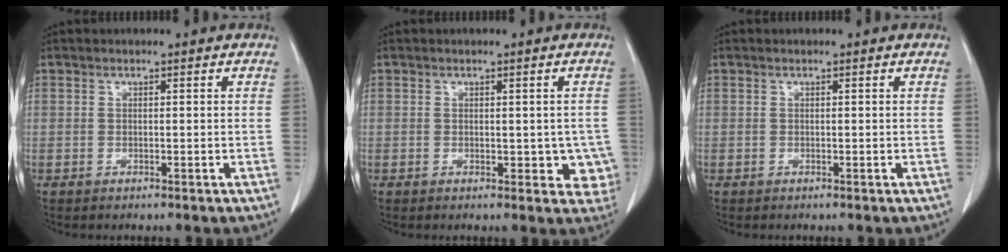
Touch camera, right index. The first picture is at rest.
{"total": 4.4, "force": [-0.3, 2.8, 3.4], "torque": [-0.013, 0.004, 0.000]}
{"total": 0.0}